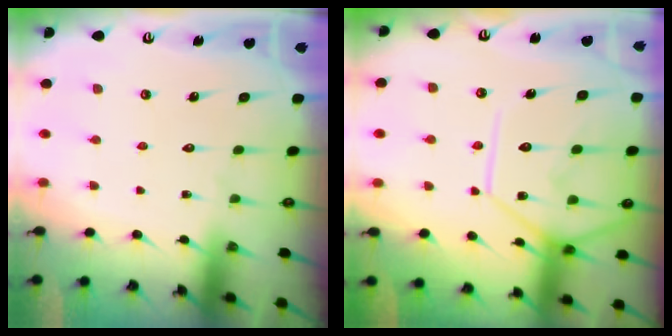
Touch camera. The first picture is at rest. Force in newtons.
{"total": 14.2, "press": 14.1, "slide": 1.4}